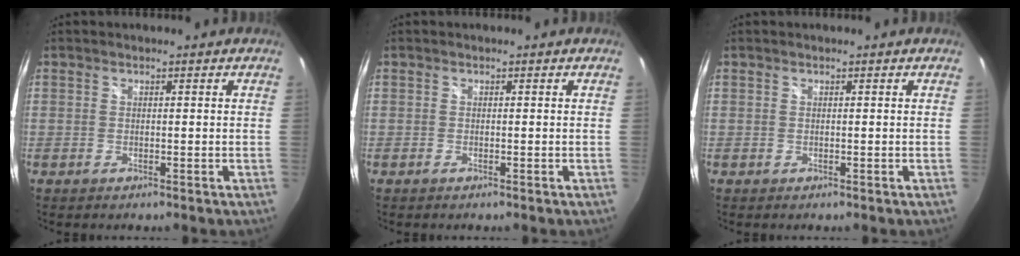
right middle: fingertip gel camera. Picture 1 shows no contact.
{"total": 0.0}
{"total": 0.0}